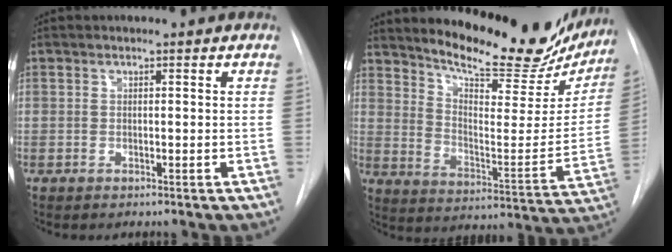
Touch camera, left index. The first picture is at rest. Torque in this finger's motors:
{"motor_torque": [0.88, -1.26, 0.40, 0.07]}